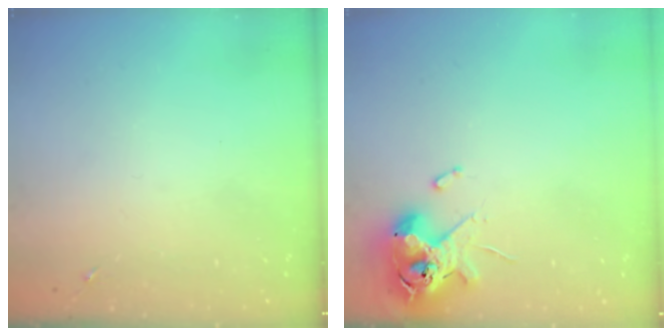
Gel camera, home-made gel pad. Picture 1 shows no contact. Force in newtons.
{"total": 11.6, "press": 11.4, "slide": 2.0}